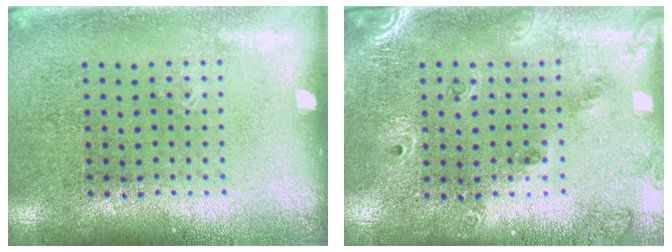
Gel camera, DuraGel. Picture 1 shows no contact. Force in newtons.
{"total": 1.6, "press": 1.5, "slide": 0.7}